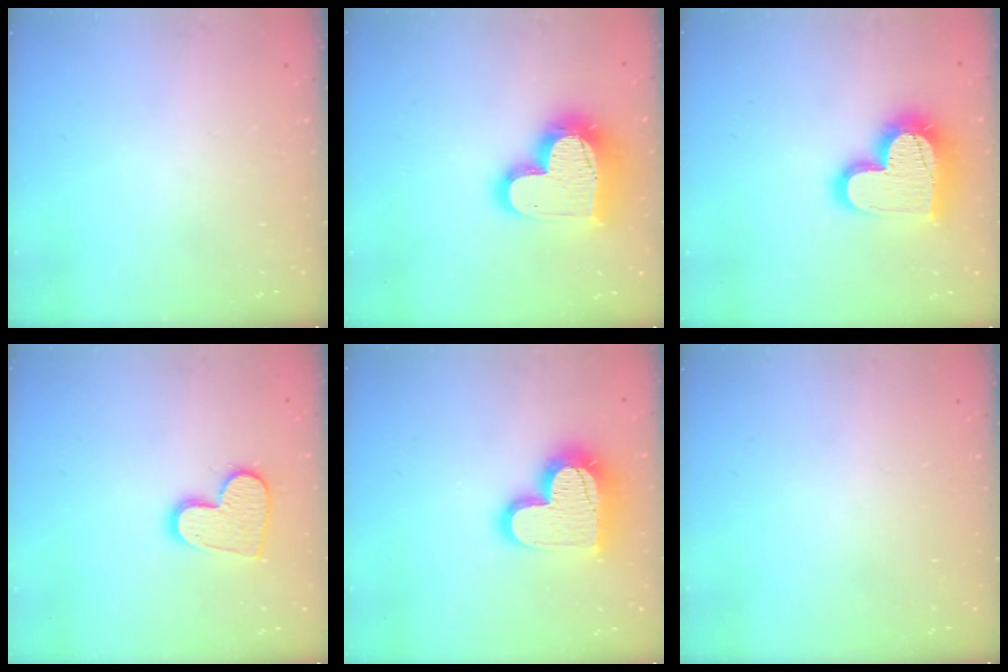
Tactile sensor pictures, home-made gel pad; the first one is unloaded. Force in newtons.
{"total": 19.3, "press": 19.2, "slide": 1.7}
{"total": 20.1, "press": 20.0, "slide": 1.4}
{"total": 12.8, "press": 12.7, "slide": 1.0}
{"total": 18.4, "press": 18.4, "slide": 1.4}
{"total": 0.0}